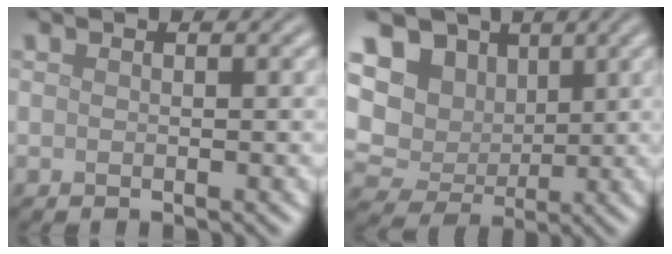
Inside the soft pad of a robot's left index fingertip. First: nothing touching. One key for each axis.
{"total": 9.9, "fx": 3.0, "fy": 8.0, "fz": 5.0, "tx": -0.109, "ty": 0.022, "tz": 0.035}